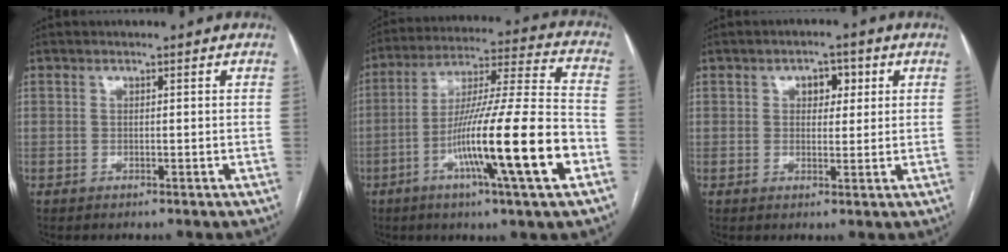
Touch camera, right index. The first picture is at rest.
{"total": 19.9, "force": [-7.1, -0.3, 18.6], "torque": [-0.313, -0.014, -0.124]}
{"total": 3.6, "force": [1.3, 2.2, 2.5], "torque": [-0.032, 0.011, 0.018]}